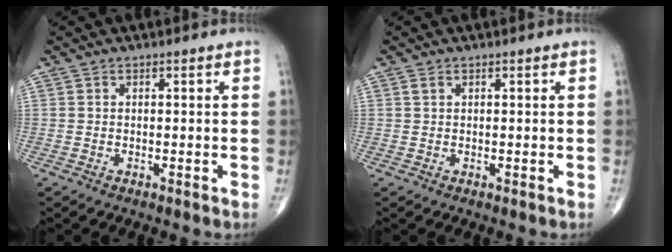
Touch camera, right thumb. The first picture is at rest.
{"total": 0.6, "force": [0.4, 0.3, 0.4], "torque": [-0.009, 0.007, 0.008]}